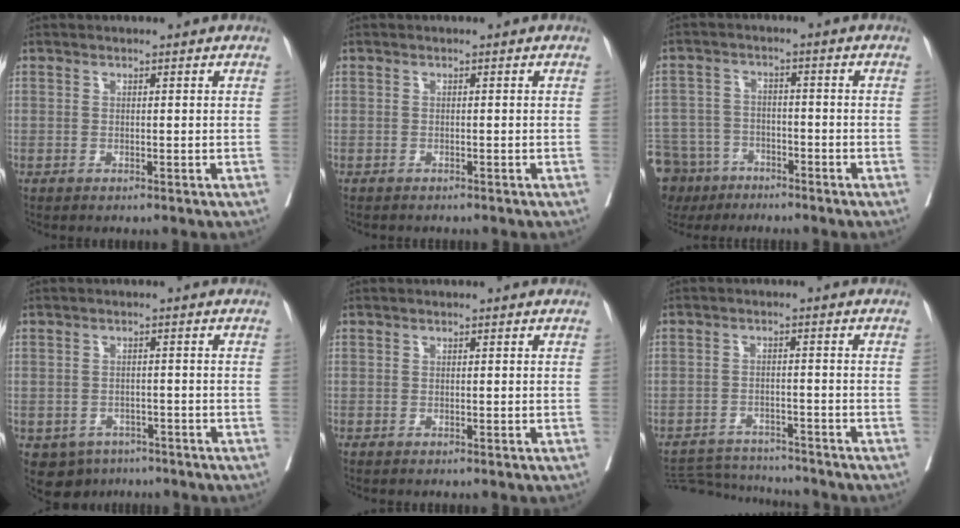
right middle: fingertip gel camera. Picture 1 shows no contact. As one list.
[{"total": 1.8, "force": [-1.7, 0.3, 0.6], "torque": [-0.012, -0.002, -0.022]}, {"total": 13.8, "force": [-9.8, 9.0, 3.6], "torque": [-0.119, 0.000, -0.156]}, {"total": 5.3, "force": [-3.5, 3.8, 1.1], "torque": [-0.014, 0.005, -0.048]}, {"total": 0.0}, {"total": 9.1, "force": [-9.0, 0.5, 1.0], "torque": [-0.017, 0.000, -0.142]}]